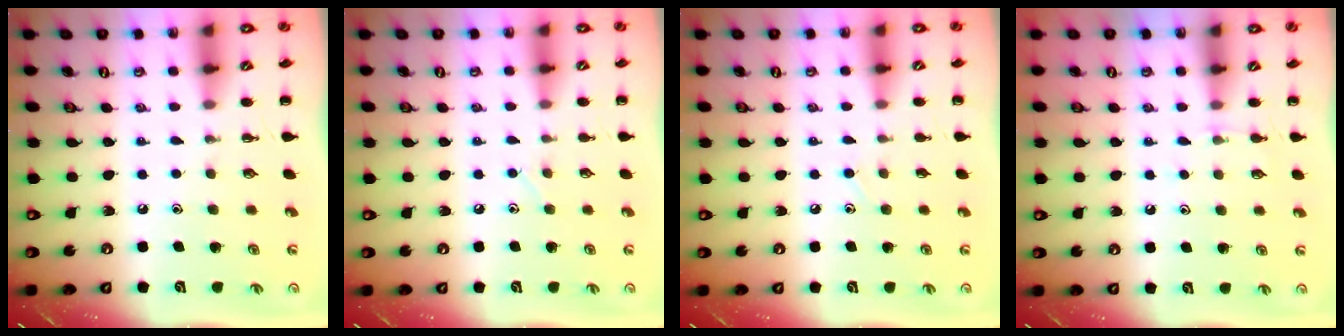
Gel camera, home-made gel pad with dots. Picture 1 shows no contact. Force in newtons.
{"total": 4.0, "press": 3.8, "slide": 1.2}
{"total": 5.4, "press": 5.0, "slide": 1.9}
{"total": 3.7, "press": 3.5, "slide": 1.3}